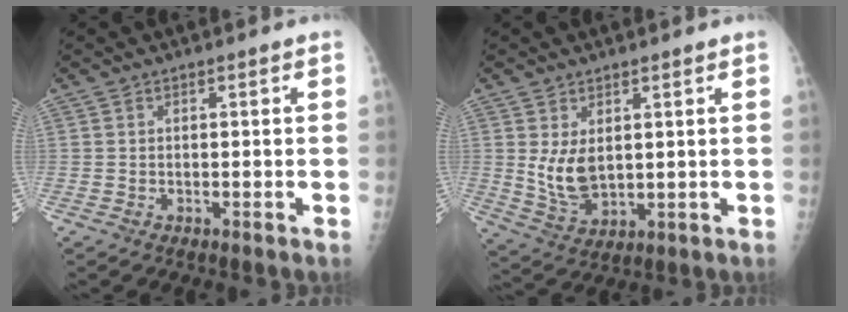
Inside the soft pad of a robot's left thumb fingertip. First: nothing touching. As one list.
[{"total": 6.8, "force": [1.8, 4.1, 5.2], "torque": [-0.085, -0.024, 0.049]}]